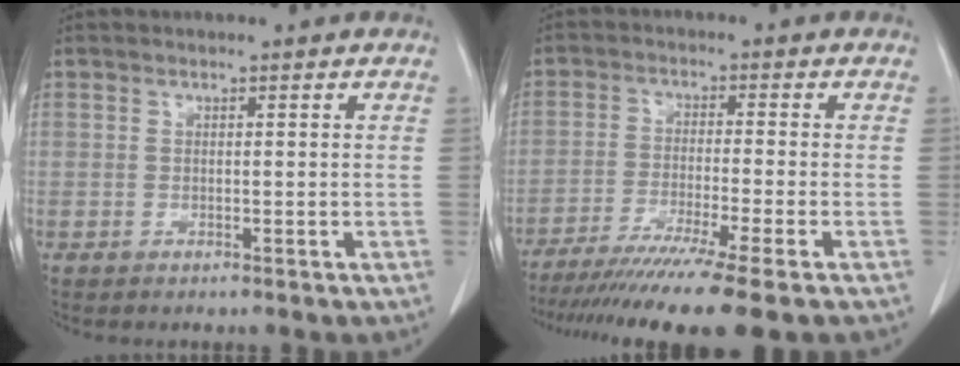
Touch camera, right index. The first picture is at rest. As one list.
[{"total": 14.3, "force": [-11.1, -1.3, 8.9], "torque": [-0.142, -0.045, -0.175]}]